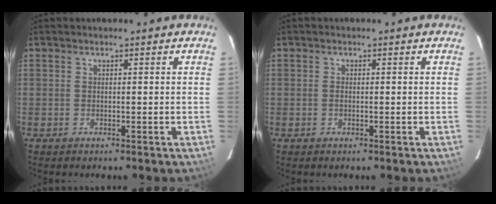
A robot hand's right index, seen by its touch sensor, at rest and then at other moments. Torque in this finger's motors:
{"motor_torque": [-0.09, 0.01, -0.02, 0.00]}